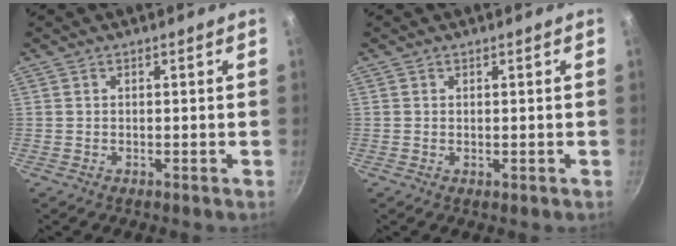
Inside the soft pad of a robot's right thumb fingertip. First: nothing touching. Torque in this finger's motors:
{"motor_torque": [-0.36, -0.03, -0.35, 0.01, -0.06]}